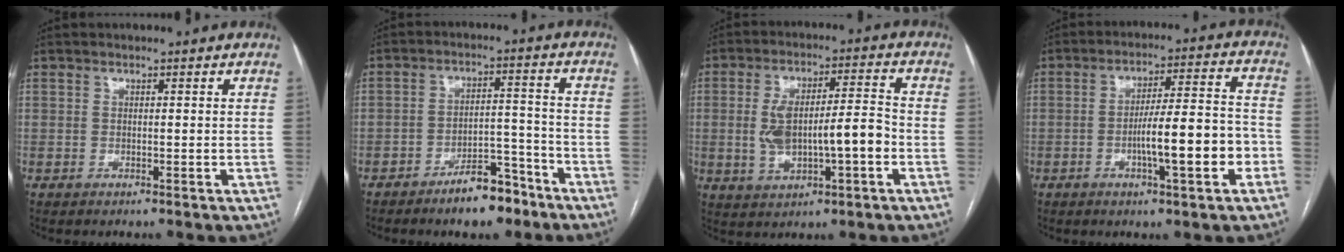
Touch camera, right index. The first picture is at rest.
{"total": 7.7, "force": [-5.8, 3.0, 4.2], "torque": [-0.058, 0.019, -0.089]}
{"total": 11.1, "force": [-1.6, 3.3, 10.5], "torque": [-0.196, 0.024, -0.017]}
{"total": 11.3, "force": [-3.6, 1.4, 10.6], "torque": [-0.170, 0.016, -0.052]}